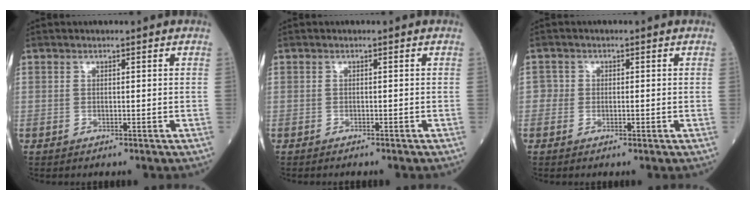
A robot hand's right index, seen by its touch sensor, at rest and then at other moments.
{"total": 1.0, "force": [-0.9, 0.1, 0.4], "torque": [-0.006, -0.002, -0.012]}
{"total": 1.6, "force": [-0.2, 1.4, 0.6], "torque": [-0.001, 0.004, -0.007]}